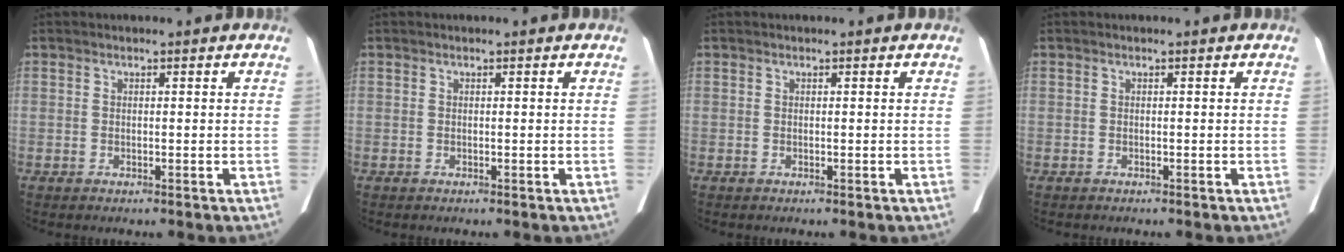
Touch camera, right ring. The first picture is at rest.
{"total": 0.0}
{"total": 0.0}
{"total": 0.0}